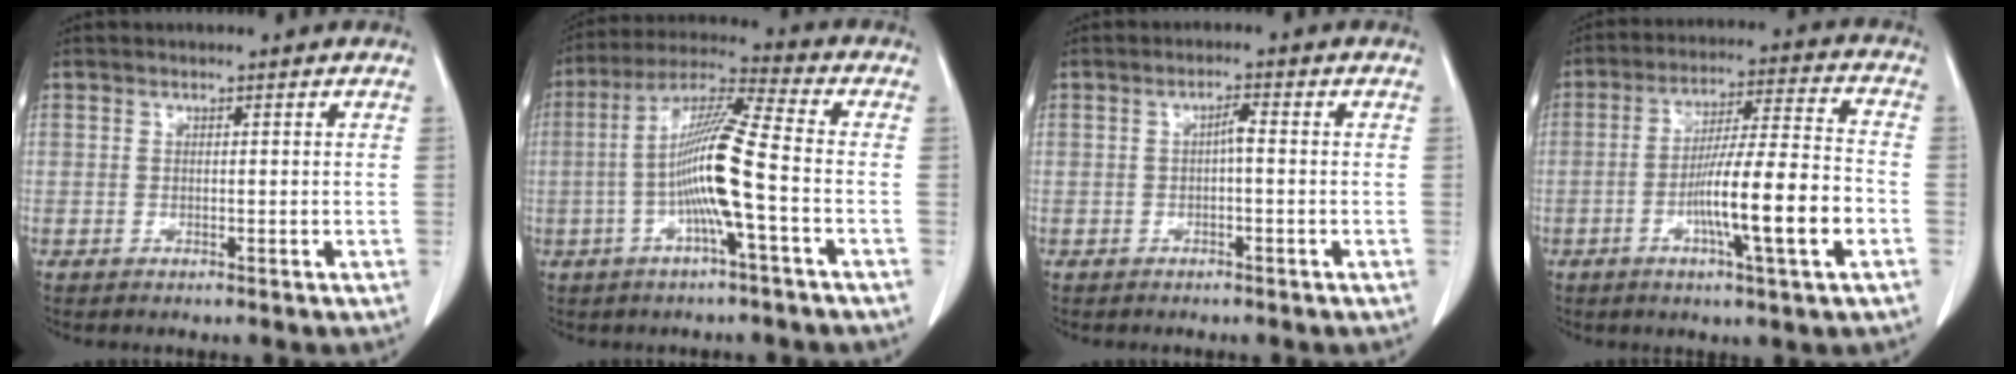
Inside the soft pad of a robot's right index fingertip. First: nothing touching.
{"total": 11.4, "force": [-2.4, -0.2, 11.2], "torque": [-0.219, 0.010, -0.053]}
{"total": 1.8, "force": [-0.2, 0.2, 1.7], "torque": [-0.029, 0.005, -0.003]}
{"total": 13.4, "force": [-4.1, 0.3, 12.8], "torque": [-0.217, -0.001, -0.072]}